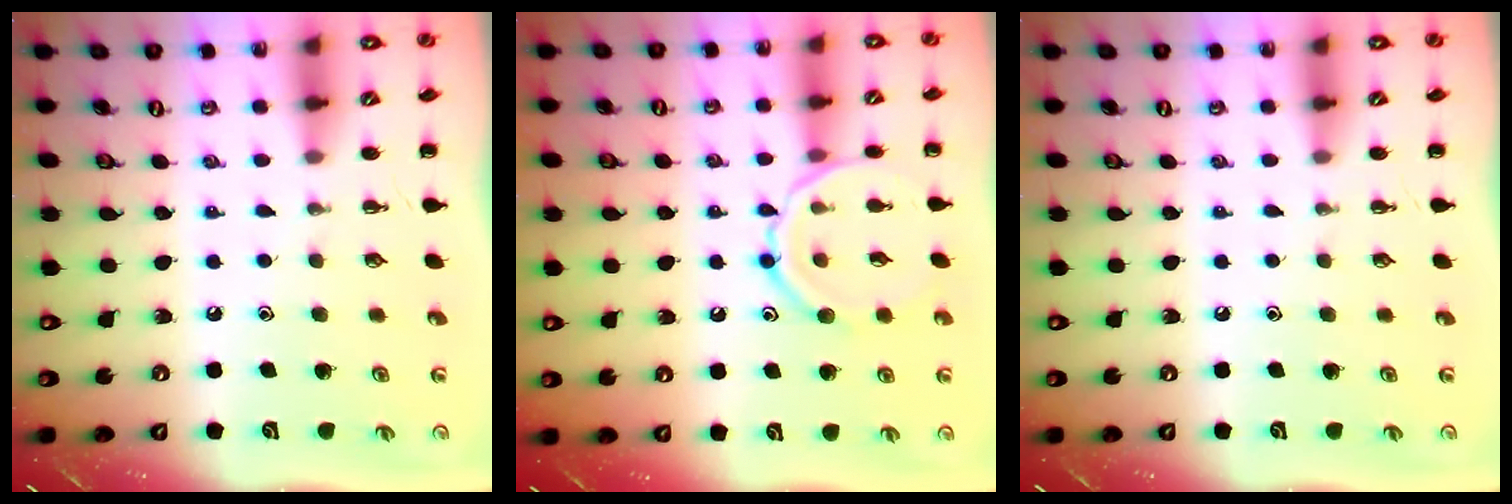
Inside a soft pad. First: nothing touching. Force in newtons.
{"total": 12.1, "press": 12.1, "slide": 0.3}
{"total": 0.0}